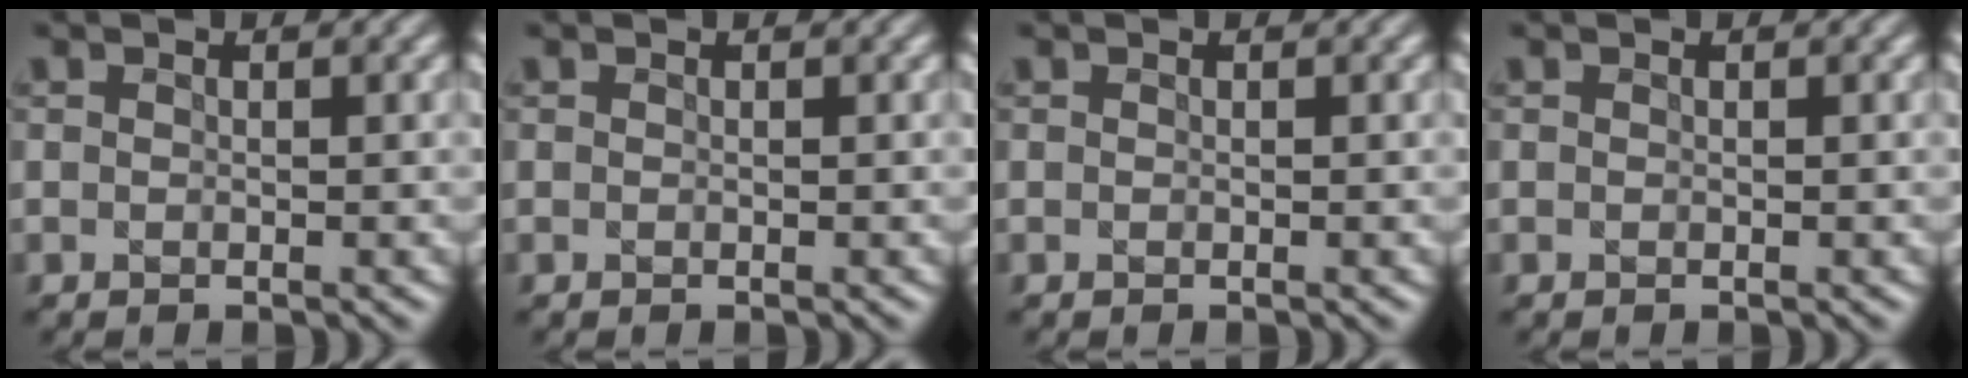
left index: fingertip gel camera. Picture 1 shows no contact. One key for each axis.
{"total": 0.0}
{"total": 0.0}
{"total": 0.0}